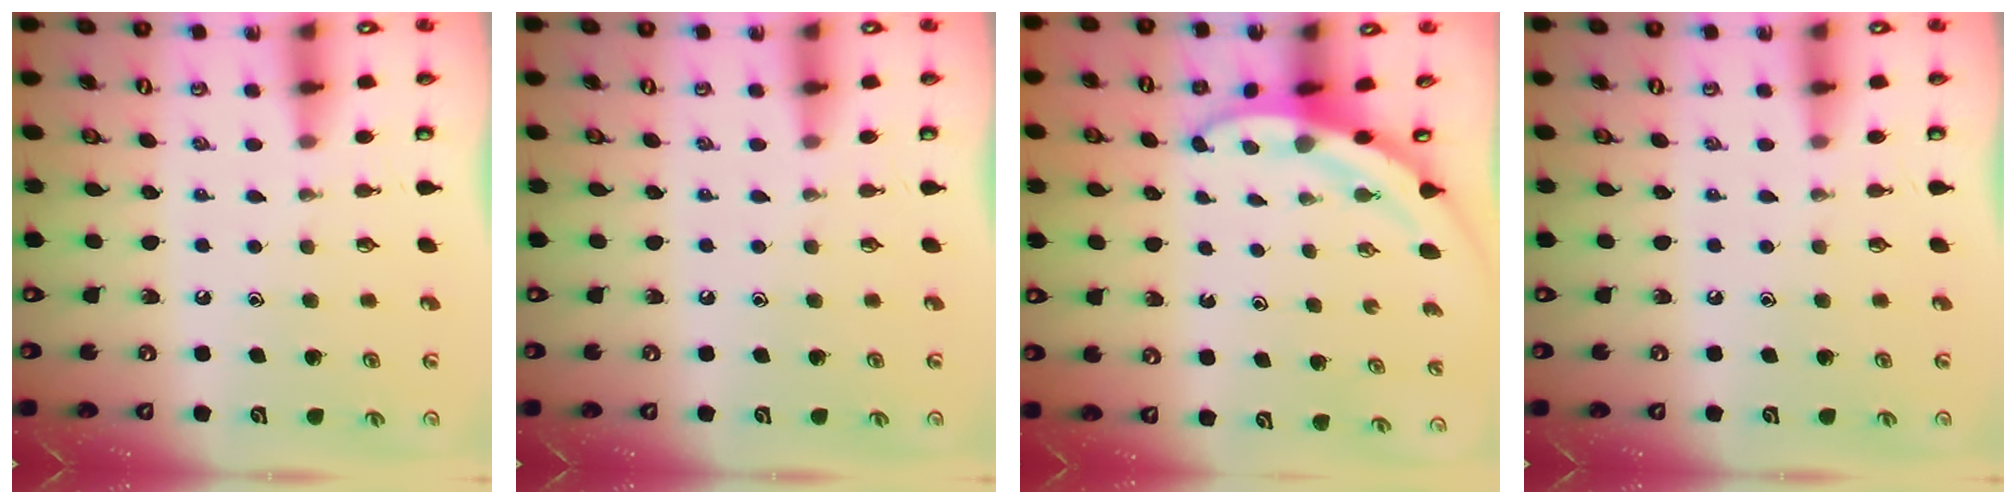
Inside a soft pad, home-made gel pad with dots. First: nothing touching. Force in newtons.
{"total": 0.0}
{"total": 3.8, "press": 3.8, "slide": 0.5}
{"total": 0.0}